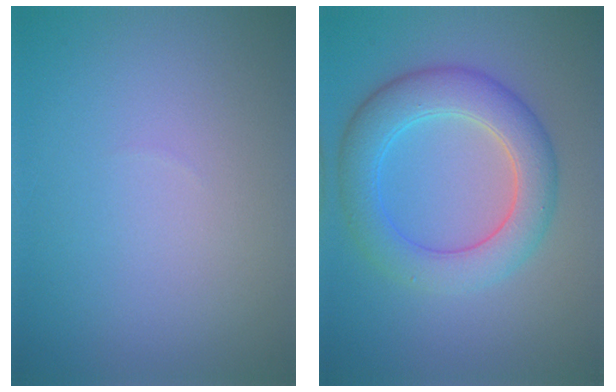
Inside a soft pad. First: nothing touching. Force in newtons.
{"total": 5.9, "press": 5.9, "slide": 0.0}